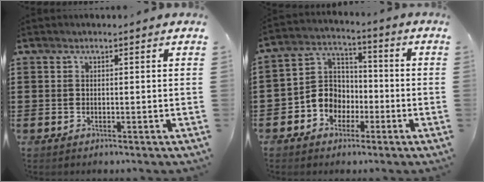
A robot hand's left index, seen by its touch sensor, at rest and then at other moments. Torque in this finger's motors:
{"motor_torque": [0.74, 0.14, 0.44, 0.04]}